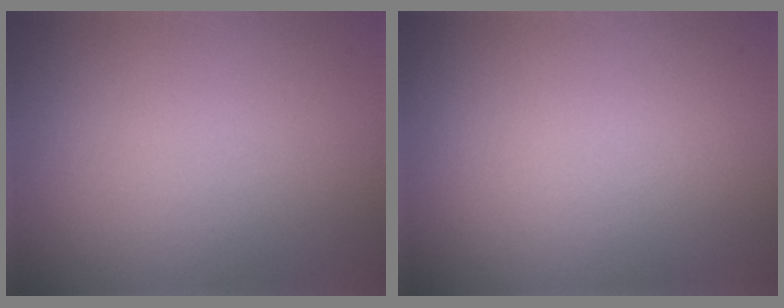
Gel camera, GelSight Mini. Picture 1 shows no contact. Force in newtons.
{"total": 0.0}